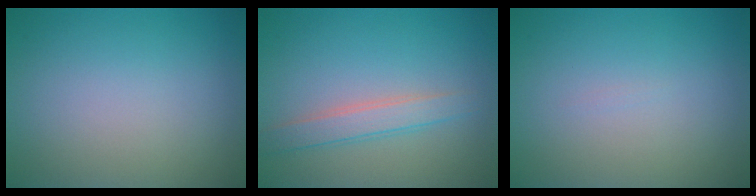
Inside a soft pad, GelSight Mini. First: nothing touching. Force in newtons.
{"total": 2.4, "press": 2.4, "slide": 0.1}
{"total": 0.0}